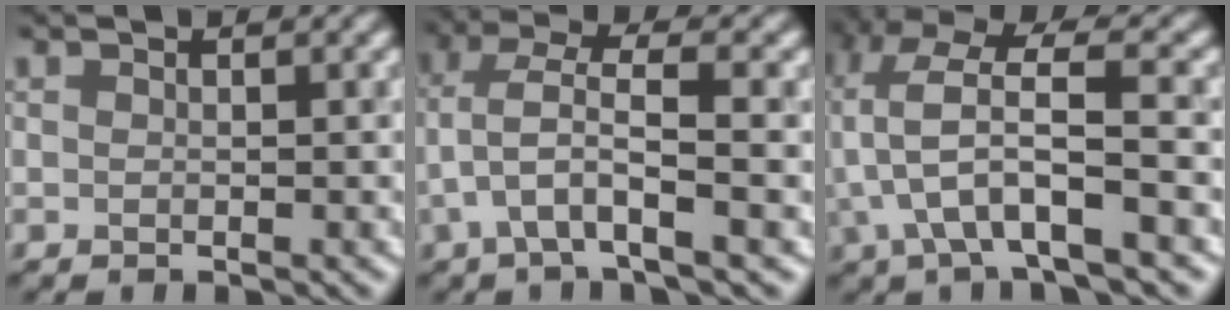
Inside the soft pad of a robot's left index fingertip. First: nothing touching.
{"total": 4.9, "force": [-0.9, 1.2, 4.7], "torque": [-0.091, 0.016, -0.021]}
{"total": 7.9, "force": [-1.4, 2.6, 7.3], "torque": [-0.144, 0.019, -0.029]}